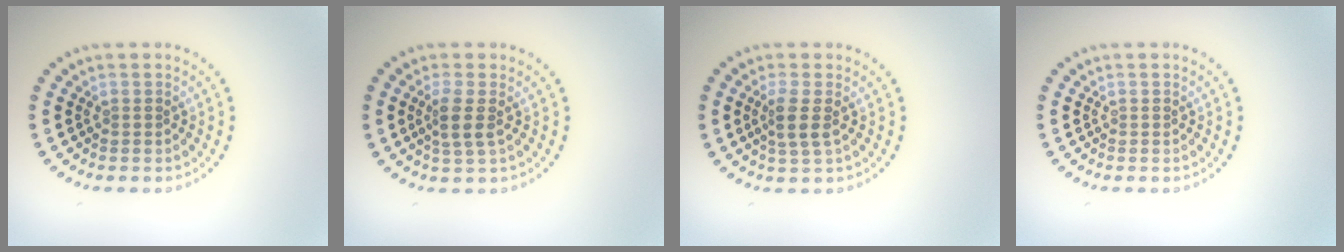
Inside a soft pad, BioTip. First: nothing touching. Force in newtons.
{"total": 2.1, "press": 1.7, "slide": 1.2}
{"total": 2.1, "press": 1.7, "slide": 1.2}
{"total": 0.0}